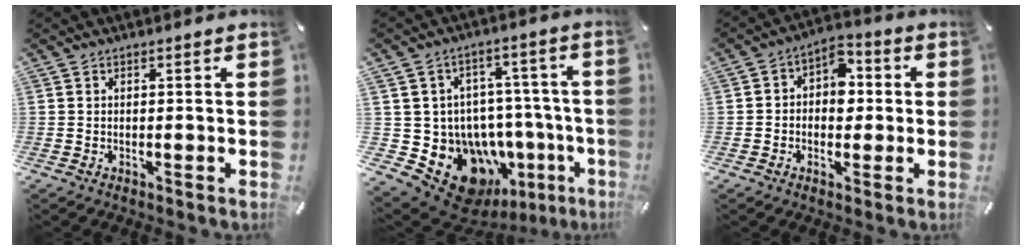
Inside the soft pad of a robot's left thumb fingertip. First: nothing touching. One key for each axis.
{"total": 17.0, "fx": -8.2, "fy": 12.0, "fz": 8.9, "tx": -0.133, "ty": 0.033, "tz": -0.117}
{"total": 7.1, "fx": -0.5, "fy": 5.8, "fz": 3.9, "tx": -0.056, "ty": 0.011, "tz": -0.014}